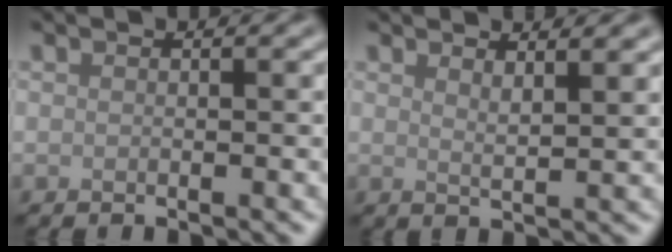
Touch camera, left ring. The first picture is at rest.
{"total": 2.3, "force": [1.7, 0.6, 1.4], "torque": [-0.009, 0.000, 0.024]}